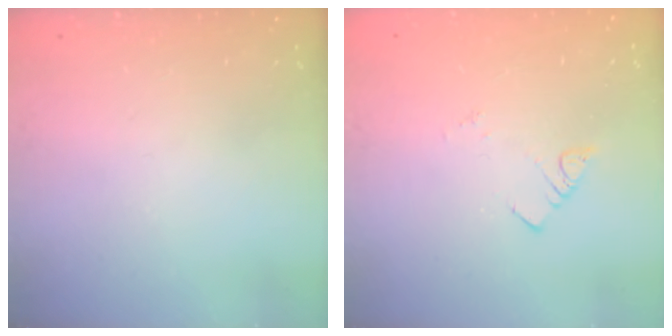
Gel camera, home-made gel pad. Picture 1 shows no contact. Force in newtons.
{"total": 1.9, "press": 1.9, "slide": 0.1}